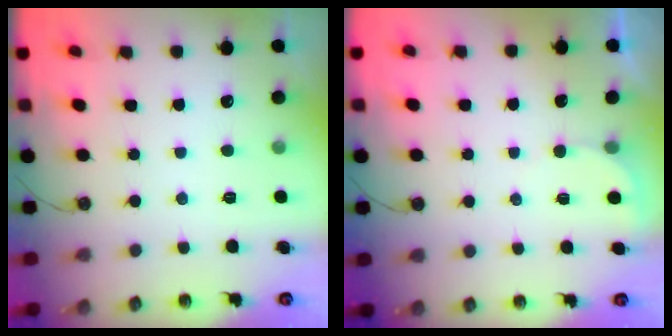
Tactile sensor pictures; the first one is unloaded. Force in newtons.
{"total": 1.6, "press": 1.6, "slide": 0.0}